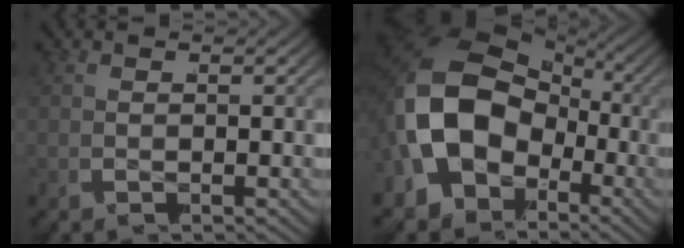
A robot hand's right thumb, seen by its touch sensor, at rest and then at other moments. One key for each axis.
{"total": 15.2, "fx": -1.9, "fy": 11.7, "fz": 9.5, "tx": -0.198, "ty": -0.032, "tz": -0.024}